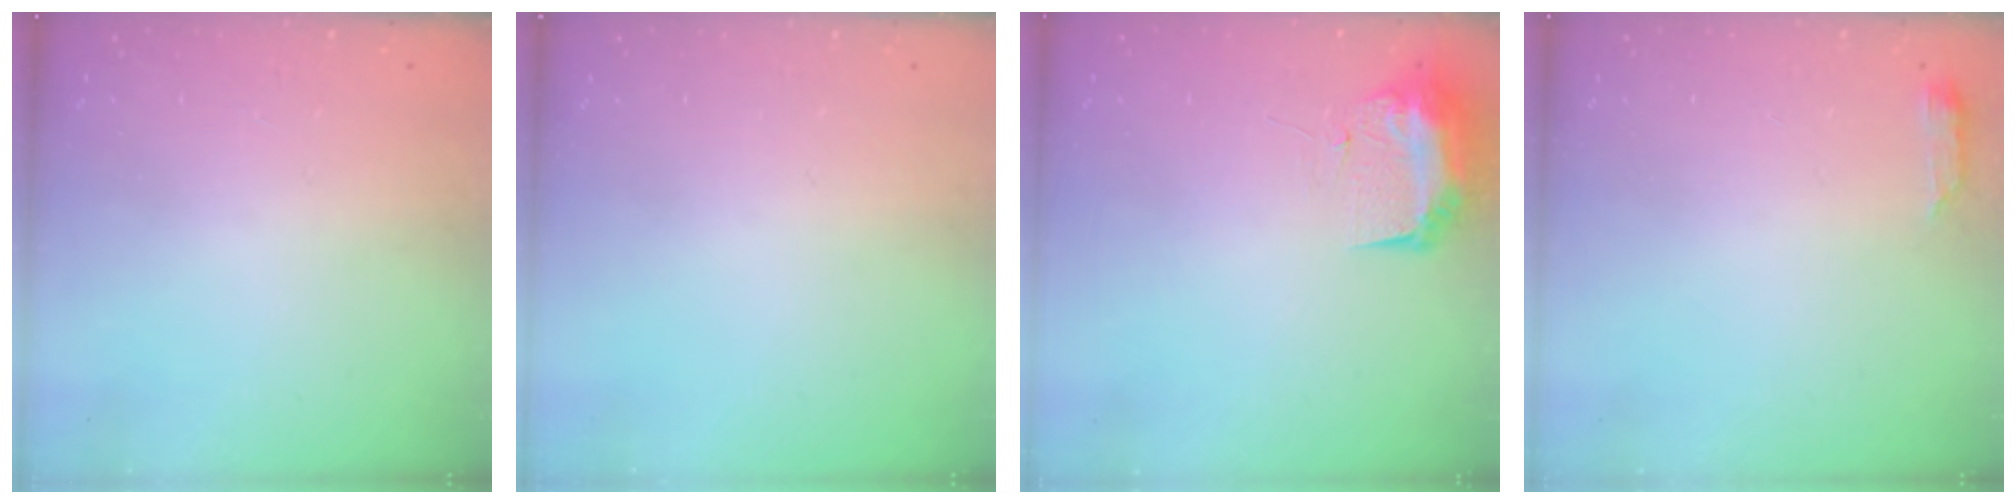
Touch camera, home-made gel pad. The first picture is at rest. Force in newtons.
{"total": 0.0}
{"total": 9.6, "press": 9.6, "slide": 0.9}
{"total": 3.4, "press": 3.3, "slide": 0.5}